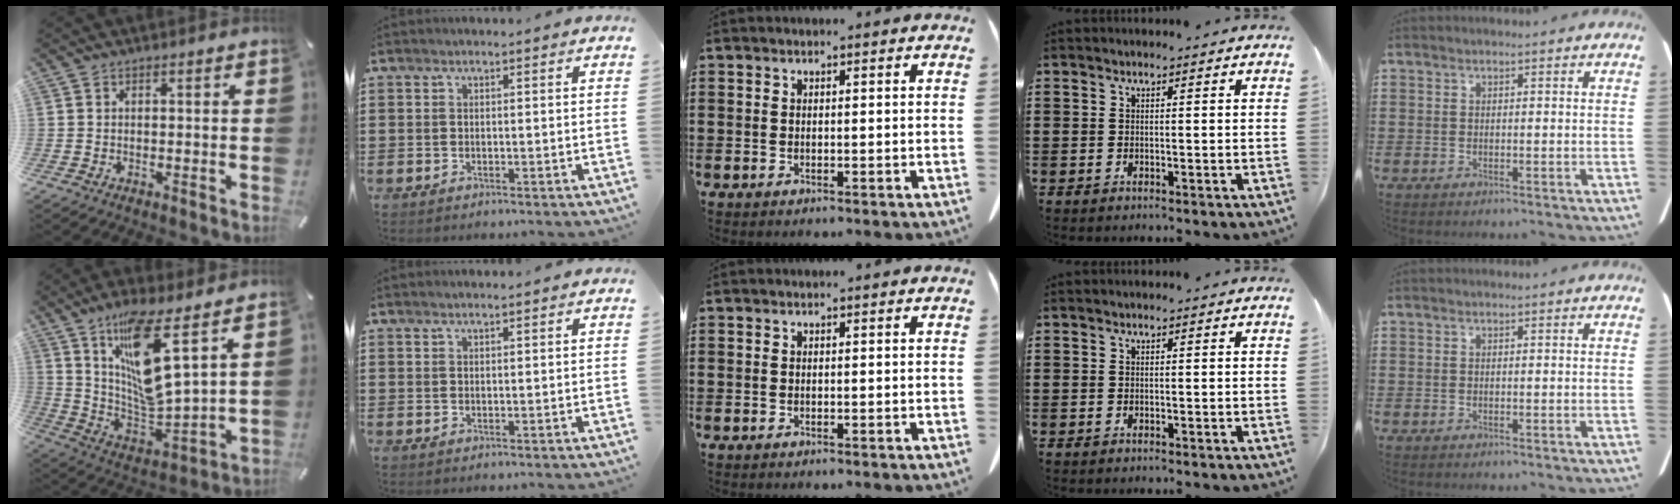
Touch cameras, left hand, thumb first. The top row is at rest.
{"thumb": {"total": 15.1, "force": [9.0, 2.7, 11.9], "torque": [-0.238, -0.068, 0.140]}, "index": {"total": 0.8, "force": [0.8, 0.0, 0.3], "torque": [-0.008, -0.001, 0.014]}}